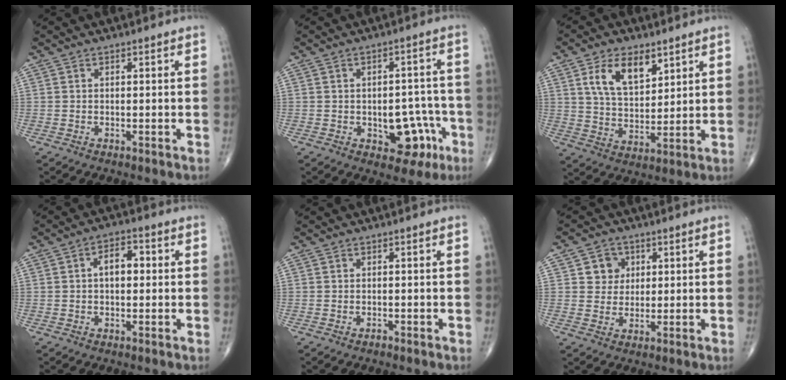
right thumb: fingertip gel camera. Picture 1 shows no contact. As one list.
[{"total": 9.4, "force": [-3.4, 5.9, 6.5], "torque": [-0.041, 0.032, -0.035]}, {"total": 10.6, "force": [5.2, 5.7, 7.2], "torque": [-0.110, -0.026, 0.102]}, {"total": 5.4, "force": [0.5, 3.1, 4.3], "torque": [-0.056, 0.017, 0.000]}, {"total": 0.6, "force": [-0.4, 0.3, 0.3], "torque": [-0.004, 0.000, -0.009]}, {"total": 5.0, "force": [1.6, 4.5, 1.3], "torque": [0.006, -0.001, 0.022]}]